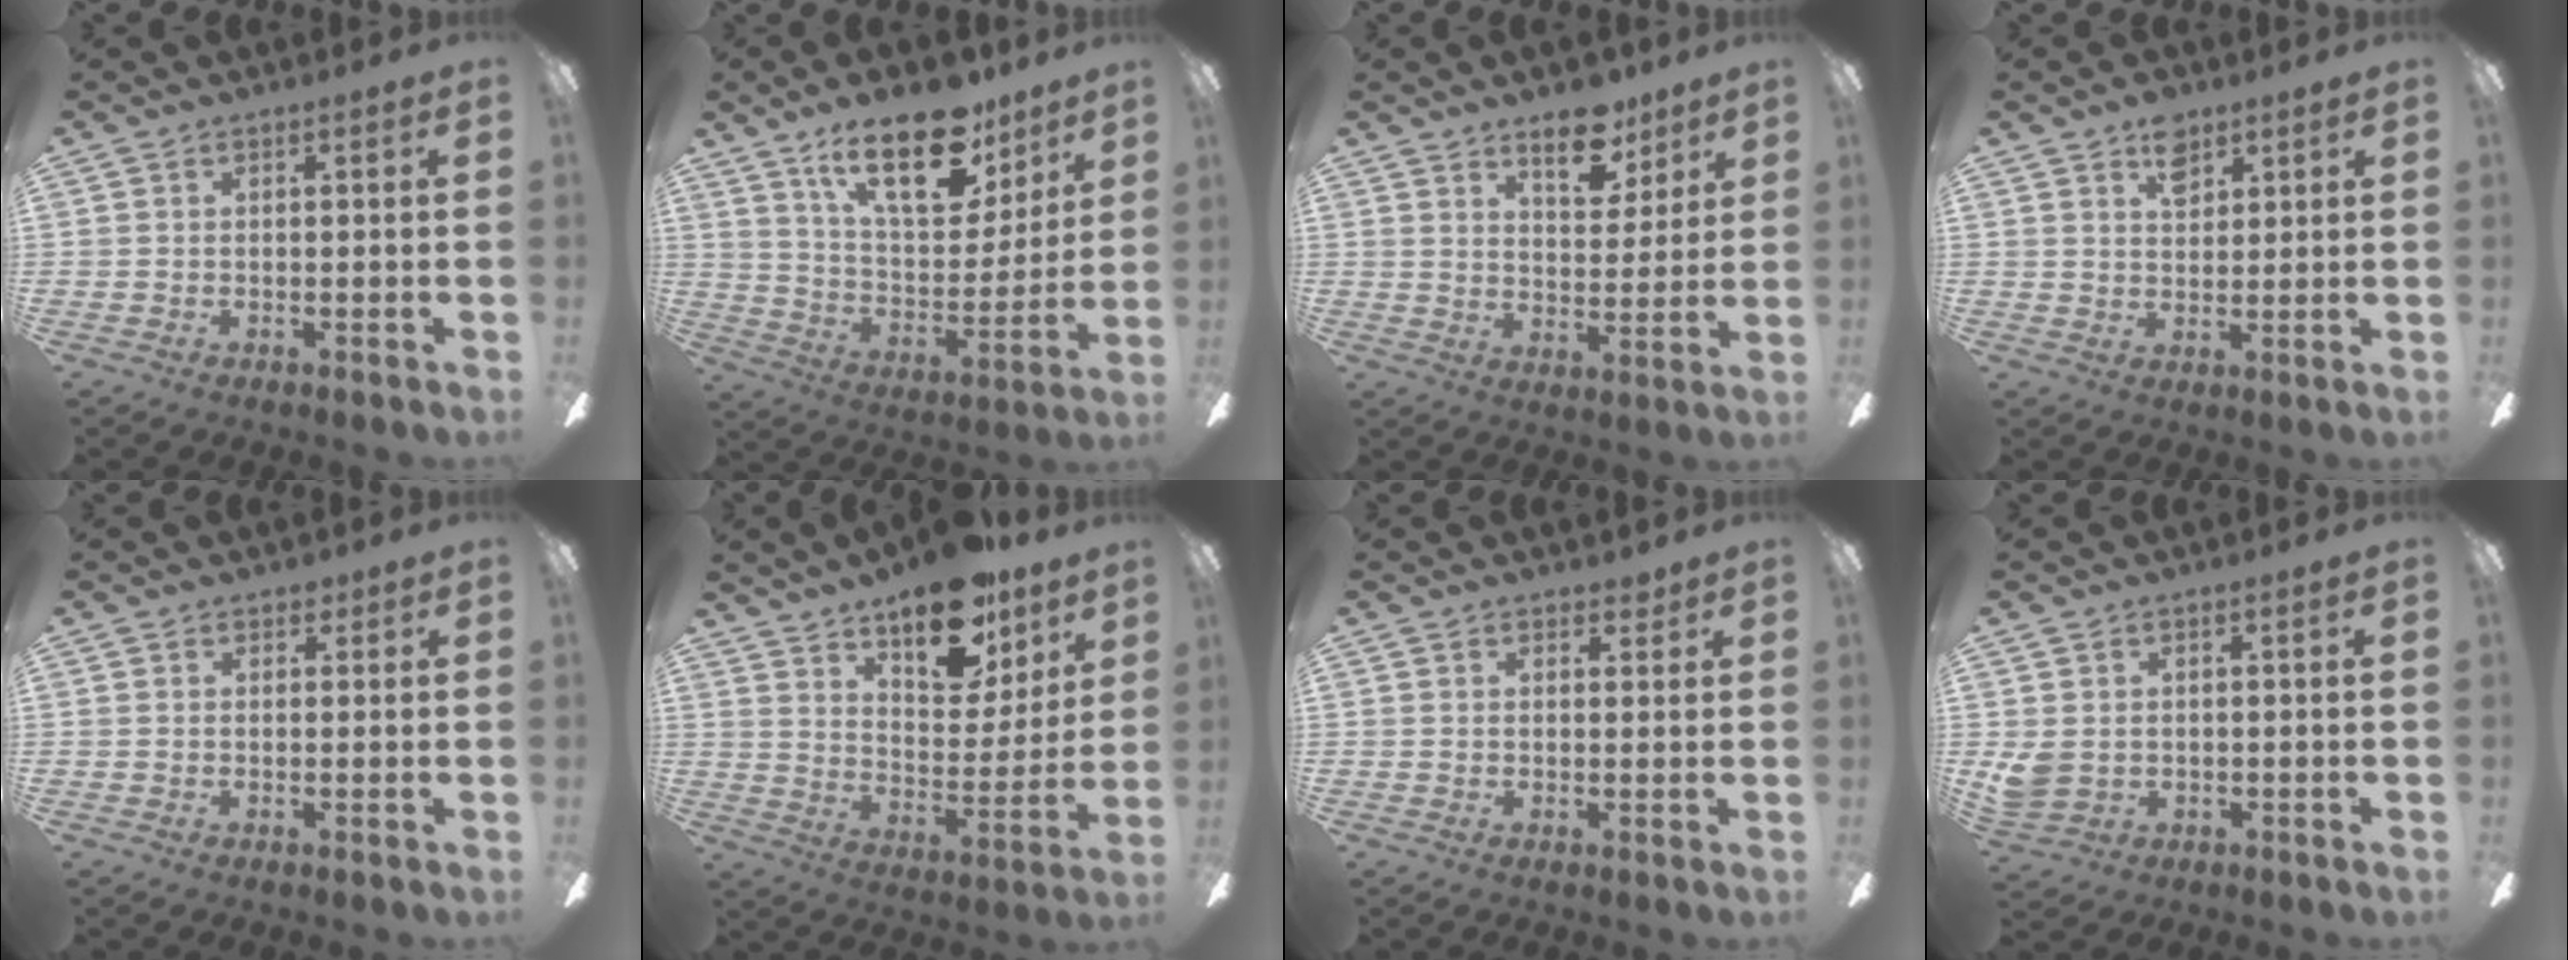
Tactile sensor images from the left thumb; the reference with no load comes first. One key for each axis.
{"total": 22.6, "fx": 14.6, "fy": 10.0, "fz": 14.1, "tx": -0.218, "ty": -0.075, "tz": 0.249}
{"total": 10.3, "fx": 7.3, "fy": 4.9, "fz": 5.5, "tx": -0.061, "ty": -0.037, "tz": 0.124}
{"total": 6.3, "fx": 4.0, "fy": 3.8, "fz": 3.1, "tx": -0.032, "ty": -0.013, "tz": 0.067}
{"total": 1.7, "fx": 1.0, "fy": 1.3, "fz": 0.4, "tx": 0.009, "ty": -0.003, "tz": 0.017}
{"total": 16.9, "fx": 13.0, "fy": 7.1, "fz": 8.1, "tx": -0.112, "ty": -0.081, "tz": 0.225}
{"total": 2.3, "fx": 1.8, "fy": 1.2, "fz": 0.5, "tx": 0.004, "ty": -0.004, "tz": 0.032}
{"total": 4.4, "fx": 1.1, "fy": 3.7, "fz": 2.1, "tx": -0.048, "ty": -0.001, "tz": 0.021}